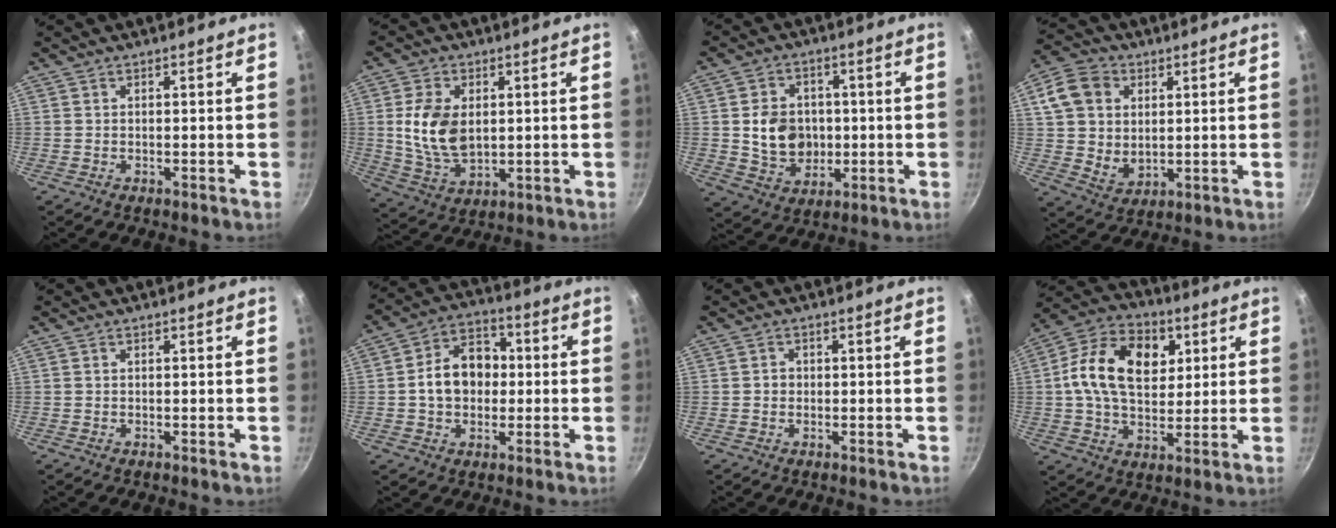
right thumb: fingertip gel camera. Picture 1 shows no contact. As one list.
[{"total": 11.6, "force": [1.4, 7.6, 8.7], "torque": [-0.153, -0.016, 0.034]}, {"total": 10.8, "force": [0.1, 9.0, 5.9], "torque": [-0.070, 0.005, 0.010]}, {"total": 12.2, "force": [3.4, 9.6, 6.7], "torque": [-0.106, -0.012, 0.059]}, {"total": 0.0}, {"total": 11.7, "force": [0.0, 9.0, 7.5], "torque": [-0.086, 0.026, -0.013]}, {"total": 1.4, "force": [-0.1, 1.3, 0.5], "torque": [-0.003, 0.005, -0.004]}, {"total": 17.6, "force": [3.9, 12.0, 12.2], "torque": [-0.179, 0.010, 0.051]}]